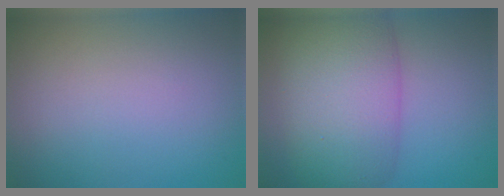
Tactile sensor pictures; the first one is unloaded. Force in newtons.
{"total": 10.3, "press": 10.3, "slide": 0.2}